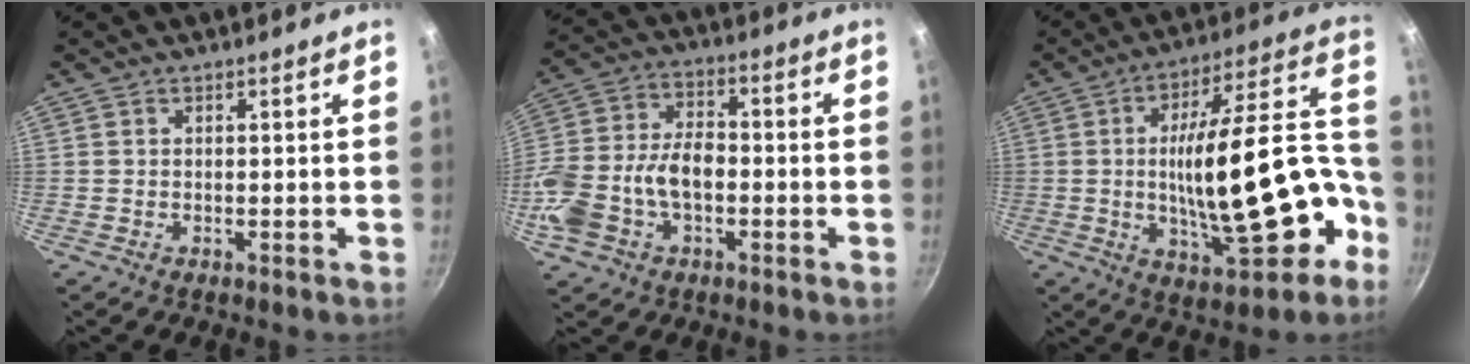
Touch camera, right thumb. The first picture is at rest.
{"total": 14.9, "force": [-3.5, 9.6, 10.8], "torque": [-0.203, 0.038, -0.071]}
{"total": 25.4, "force": [-5.5, 10.1, 22.6], "torque": [-0.318, 0.056, -0.066]}